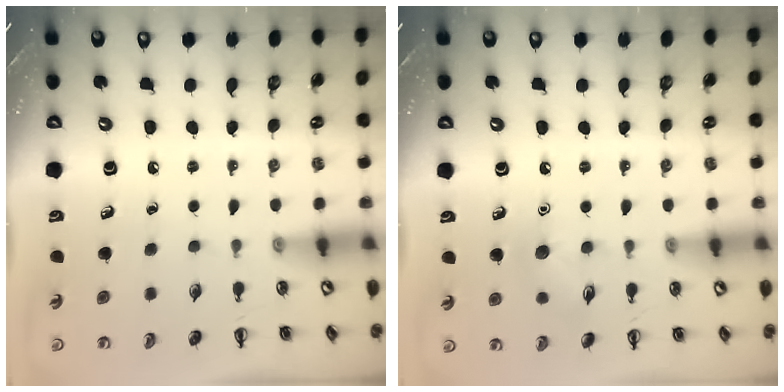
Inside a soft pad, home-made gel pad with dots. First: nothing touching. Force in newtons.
{"total": 6.5, "press": 6.4, "slide": 1.0}